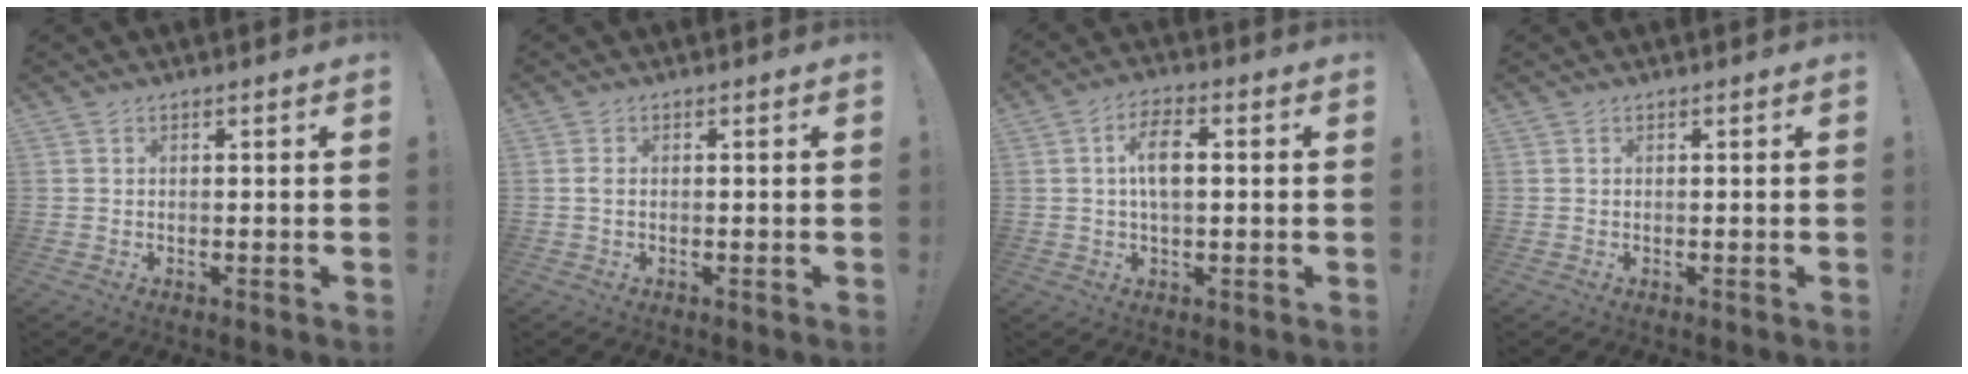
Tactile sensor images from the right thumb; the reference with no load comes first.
{"total": 1.0, "force": [0.0, 0.2, 1.0], "torque": [-0.025, 0.005, 0.001]}
{"total": 7.7, "force": [0.9, 3.5, 6.8], "torque": [-0.112, 0.002, 0.013]}
{"total": 0.0}